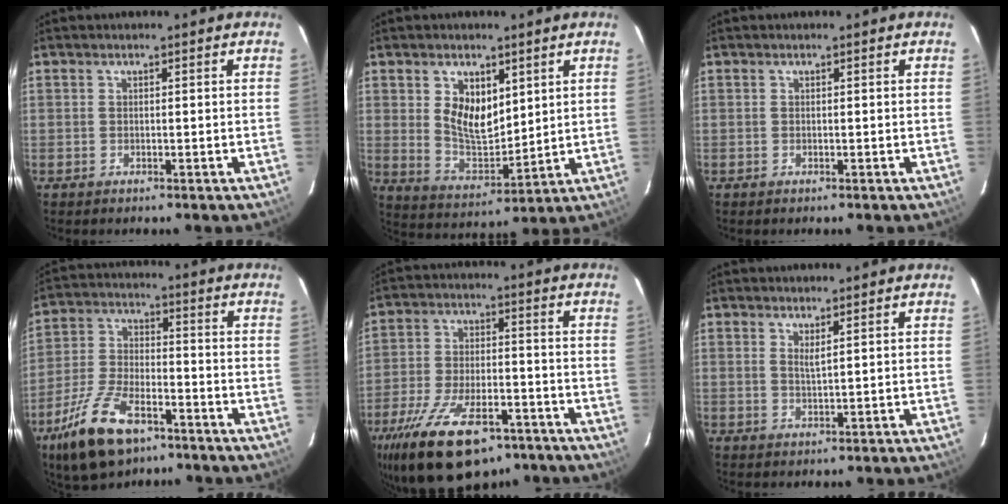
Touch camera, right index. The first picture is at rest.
{"total": 9.3, "force": [3.4, 5.5, 6.7], "torque": [-0.119, 0.001, 0.077]}
{"total": 0.0}
{"total": 15.1, "force": [-9.5, 6.6, 9.8], "torque": [-0.216, -0.019, -0.175]}
{"total": 21.5, "force": [-14.1, 9.7, 13.1], "torque": [-0.266, -0.031, -0.223]}
{"total": 1.6, "force": [1.0, 0.0, 1.3], "torque": [-0.023, -0.003, 0.017]}